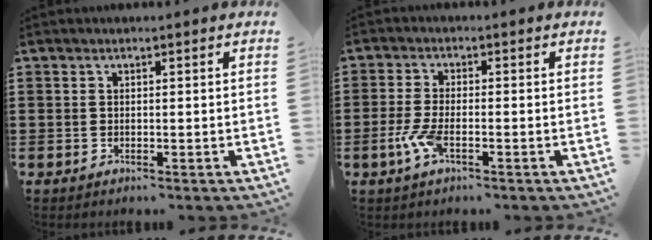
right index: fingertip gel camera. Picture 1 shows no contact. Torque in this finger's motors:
{"motor_torque": [1.88, 0.26, 0.59, 0.16]}